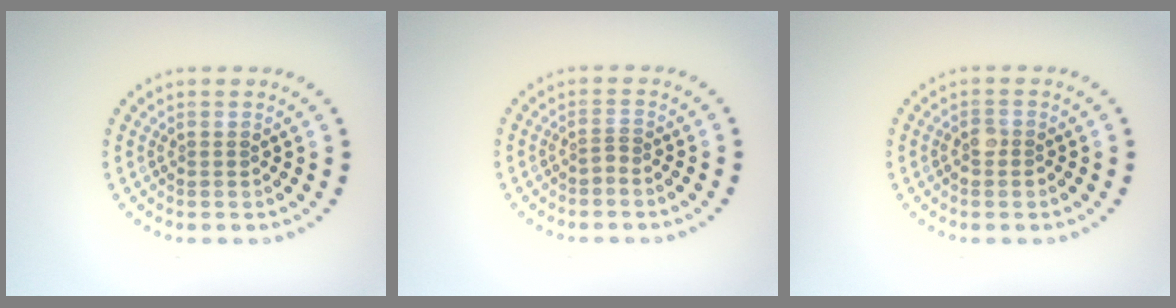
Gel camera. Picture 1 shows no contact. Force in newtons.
{"total": 0.6, "press": 0.3, "slide": 0.5}
{"total": 1.1, "press": 1.0, "slide": 0.5}